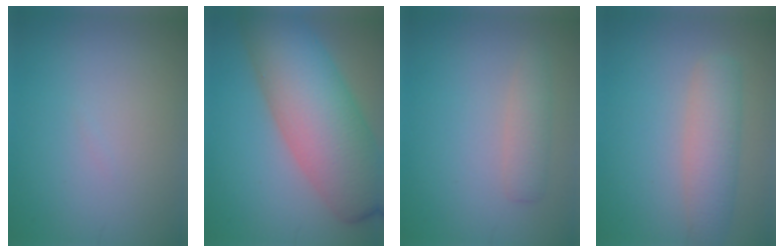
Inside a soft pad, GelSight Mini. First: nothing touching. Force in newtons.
{"total": 11.7, "press": 11.7, "slide": 0.4}
{"total": 2.0, "press": 2.0, "slide": 0.2}
{"total": 3.2, "press": 3.2, "slide": 0.3}